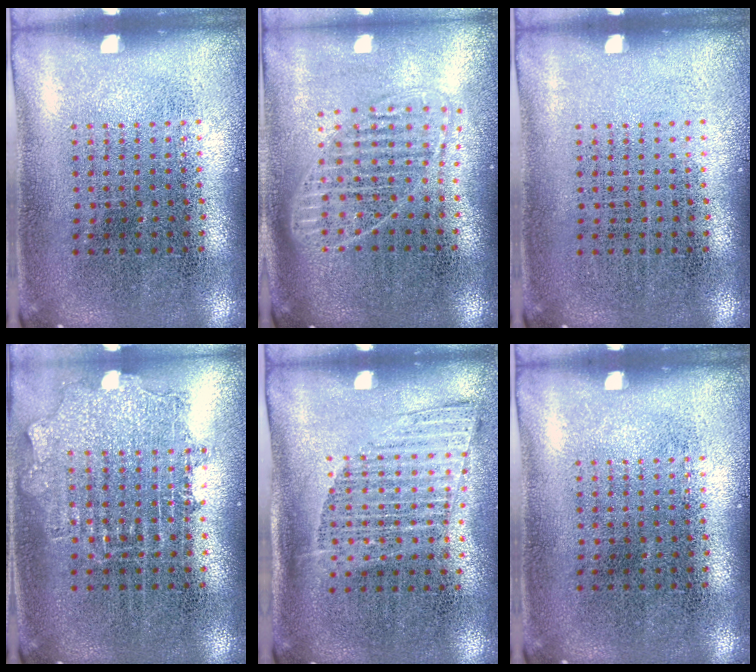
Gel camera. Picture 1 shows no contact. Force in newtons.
{"total": 1.7, "press": 1.4, "slide": 1.0}
{"total": 0.0}
{"total": 1.2, "press": 1.2, "slide": 0.3}
{"total": 1.3, "press": 1.1, "slide": 0.8}
{"total": 0.0}